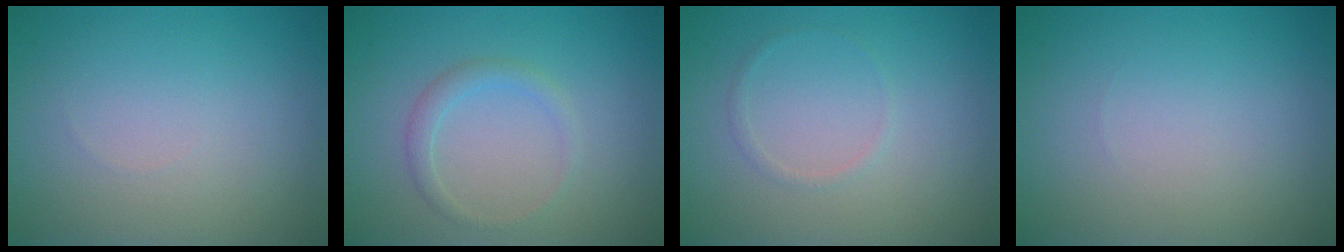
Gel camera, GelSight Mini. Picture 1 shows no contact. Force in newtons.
{"total": 1.5, "press": 1.5, "slide": 0.1}
{"total": 0.7, "press": 0.7, "slide": 0.0}
{"total": 0.0}